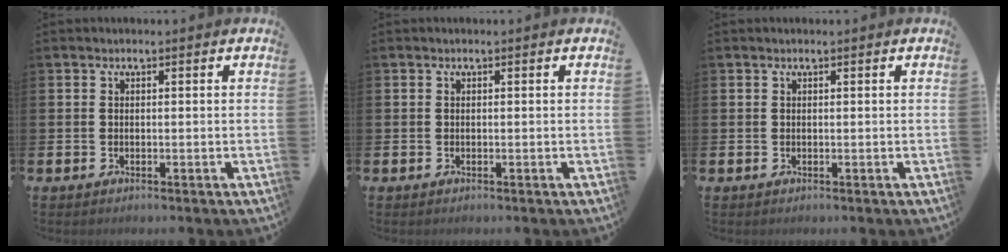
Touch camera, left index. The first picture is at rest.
{"total": 0.0}
{"total": 0.0}